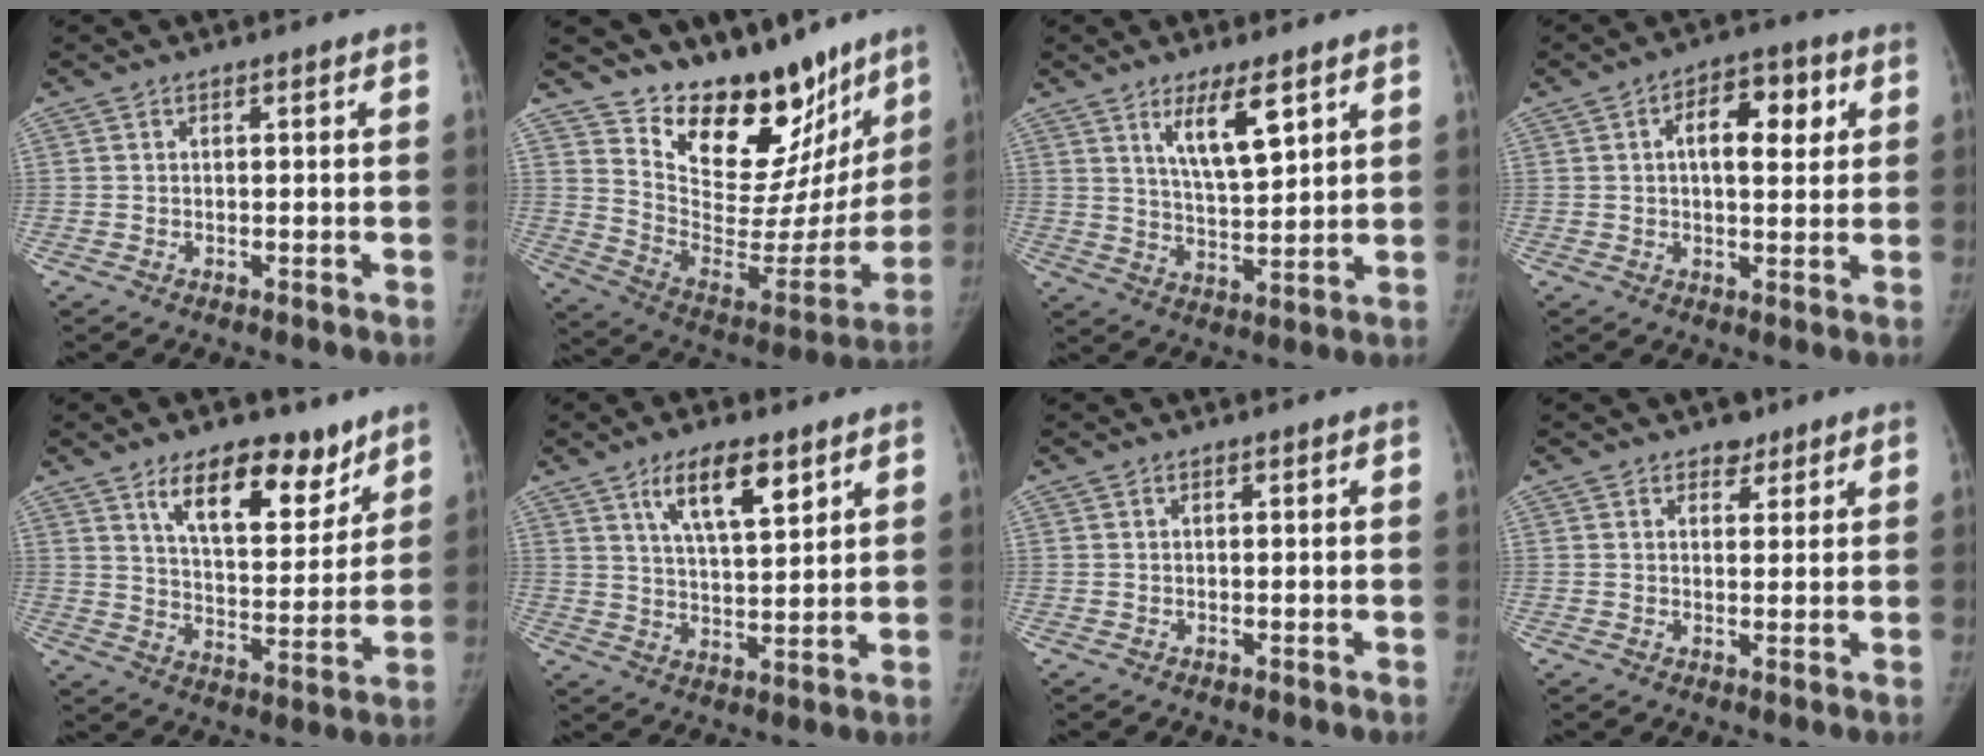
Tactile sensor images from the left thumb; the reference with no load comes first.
{"total": 24.7, "force": [19.2, 11.6, 10.3], "torque": [-0.102, -0.124, 0.290]}
{"total": 9.0, "force": [4.9, 2.5, 7.1], "torque": [-0.112, -0.037, 0.092]}
{"total": 9.6, "force": [2.5, 5.1, 7.8], "torque": [-0.084, 0.008, 0.031]}
{"total": 15.2, "force": [9.8, 7.2, 9.1], "torque": [-0.092, -0.066, 0.162]}
{"total": 10.0, "force": [5.7, 3.4, 7.5], "torque": [-0.116, -0.031, 0.104]}
{"total": 0.0}
{"total": 3.2, "force": [2.2, 2.1, 0.9], "torque": [0.009, -0.012, 0.029]}